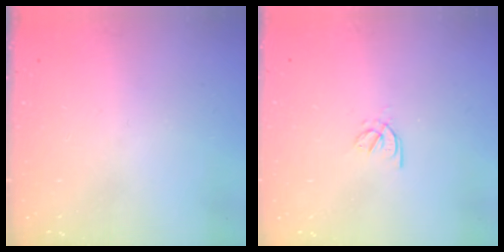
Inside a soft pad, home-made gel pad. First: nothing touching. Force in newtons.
{"total": 2.9, "press": 2.8, "slide": 0.8}